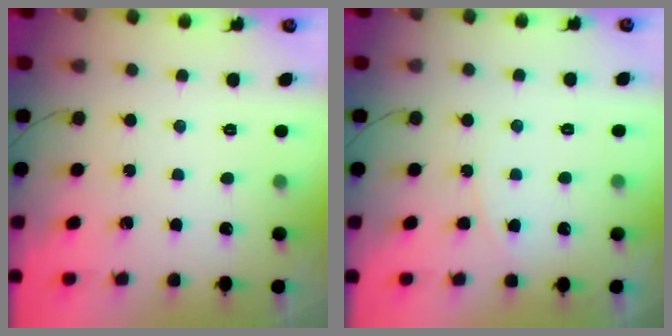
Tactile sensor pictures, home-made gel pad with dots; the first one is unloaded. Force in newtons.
{"total": 4.2, "press": 4.2, "slide": 0.2}